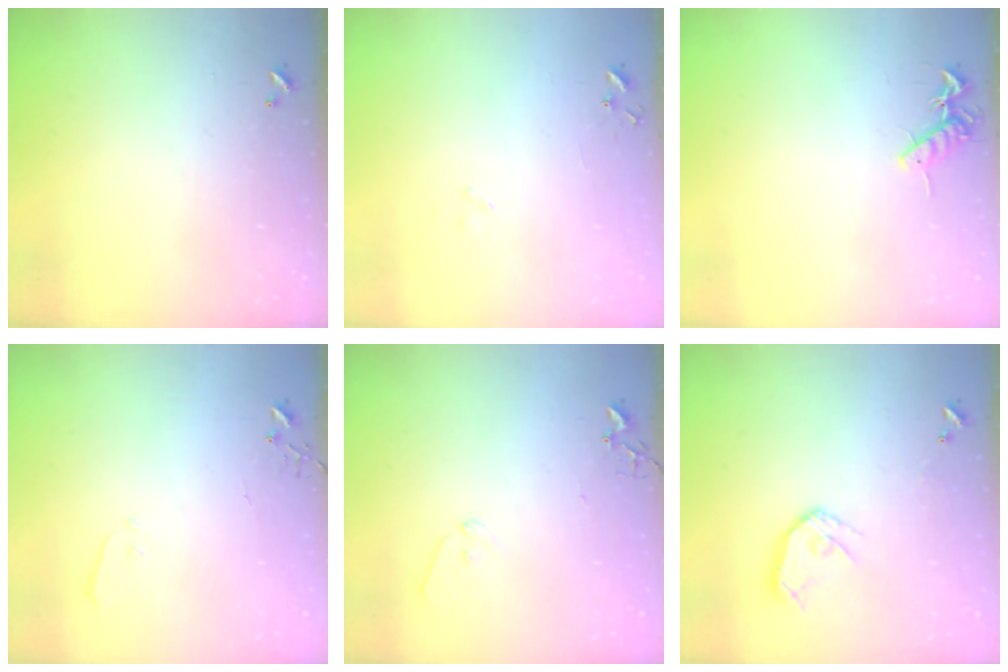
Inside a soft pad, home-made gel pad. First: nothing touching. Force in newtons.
{"total": 7.8, "press": 7.8, "slide": 0.7}
{"total": 8.1, "press": 8.1, "slide": 0.8}
{"total": 3.4, "press": 3.3, "slide": 0.5}
{"total": 7.0, "press": 6.9, "slide": 0.8}
{"total": 10.7, "press": 10.6, "slide": 1.0}